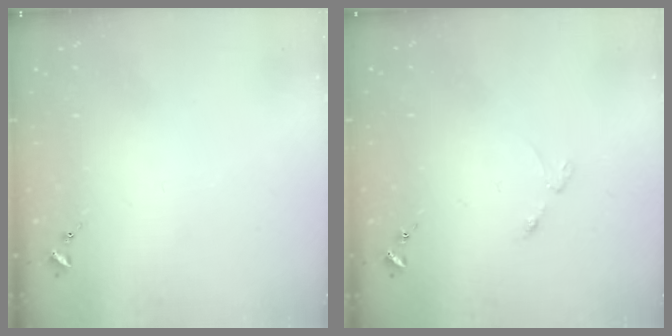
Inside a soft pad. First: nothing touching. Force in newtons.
{"total": 2.5, "press": 2.4, "slide": 0.4}